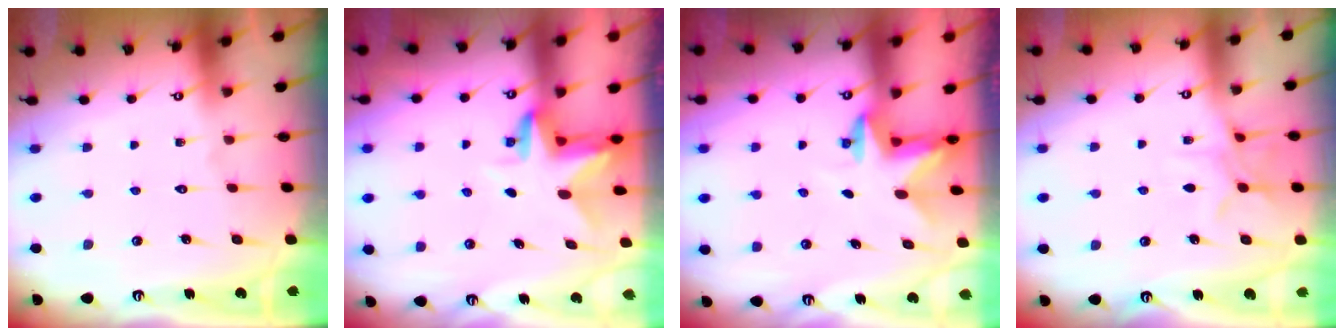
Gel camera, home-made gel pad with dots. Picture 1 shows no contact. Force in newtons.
{"total": 3.2, "press": 3.2, "slide": 0.3}
{"total": 2.4, "press": 2.4, "slide": 0.4}
{"total": 7.1, "press": 7.0, "slide": 0.6}